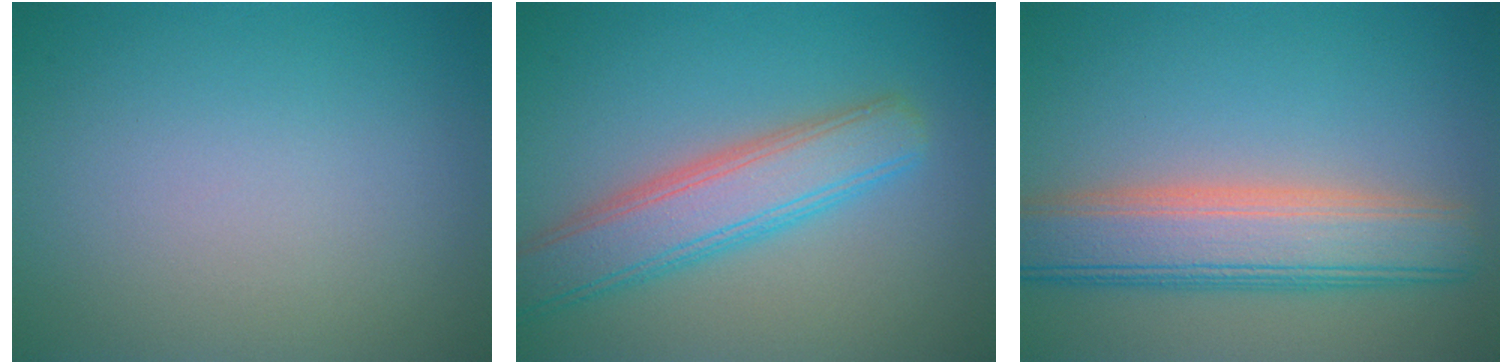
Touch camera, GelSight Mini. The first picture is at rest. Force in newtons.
{"total": 5.5, "press": 5.5, "slide": 0.2}
{"total": 7.2, "press": 7.2, "slide": 0.3}